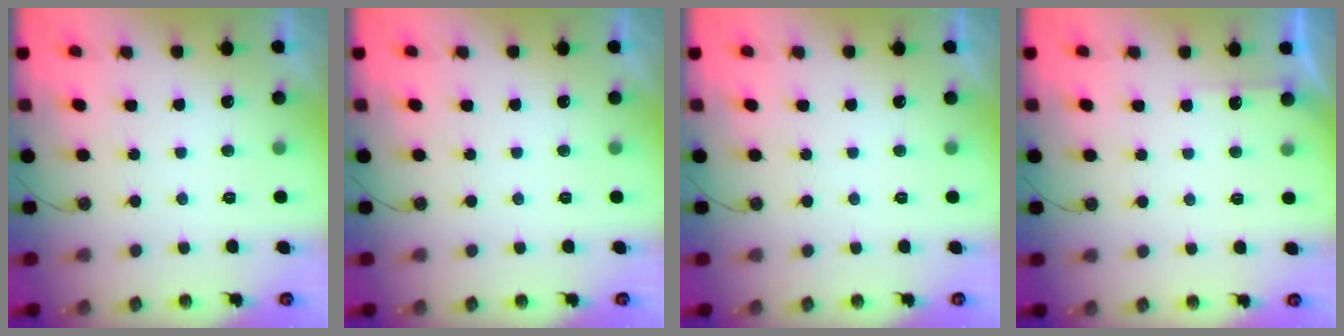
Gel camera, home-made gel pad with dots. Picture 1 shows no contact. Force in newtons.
{"total": 0.0}
{"total": 0.0}
{"total": 2.5, "press": 2.5, "slide": 0.4}